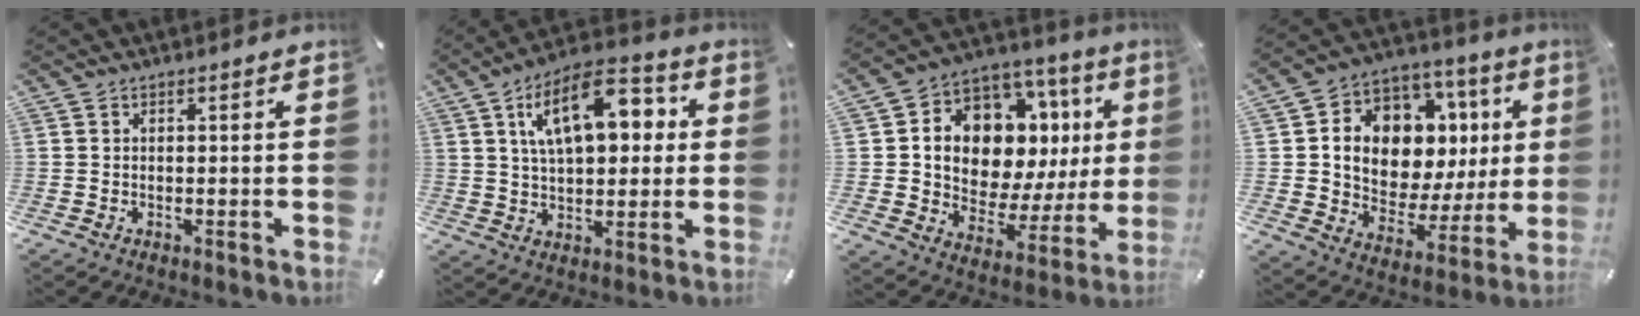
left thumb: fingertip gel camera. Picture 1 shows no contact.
{"total": 15.5, "force": [5.4, 8.3, 12.0], "torque": [-0.193, -0.003, 0.090]}
{"total": 14.0, "force": [4.9, 10.0, 8.5], "torque": [-0.130, -0.052, 0.087]}
{"total": 14.0, "force": [3.7, 10.6, 8.4], "torque": [-0.127, -0.038, 0.070]}